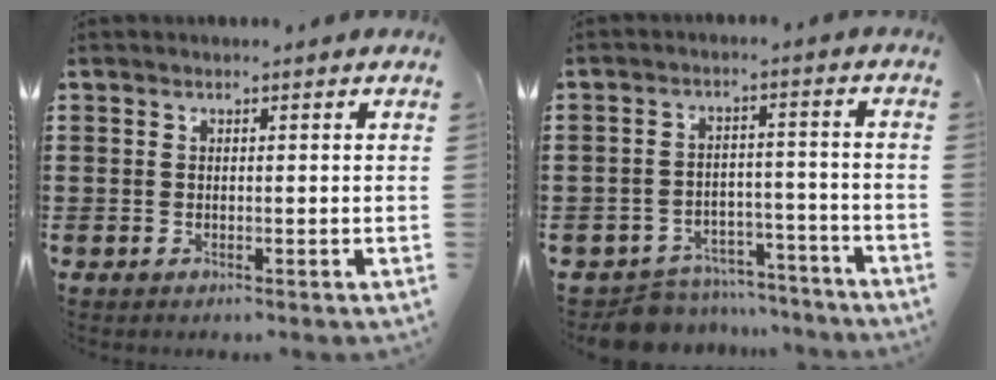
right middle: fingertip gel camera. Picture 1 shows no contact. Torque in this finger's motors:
{"motor_torque": [0.34, -0.32, 0.07, 0.00]}